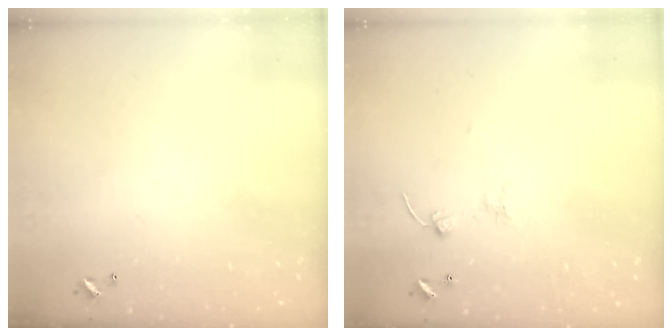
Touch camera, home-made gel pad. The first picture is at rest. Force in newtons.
{"total": 1.7, "press": 1.5, "slide": 0.7}